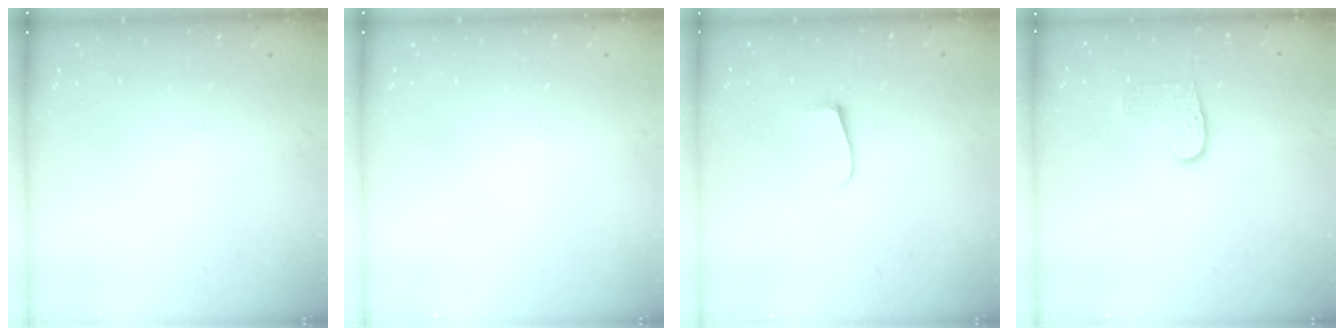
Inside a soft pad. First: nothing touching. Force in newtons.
{"total": 0.0}
{"total": 6.0, "press": 5.9, "slide": 0.7}
{"total": 6.1, "press": 6.1, "slide": 0.4}